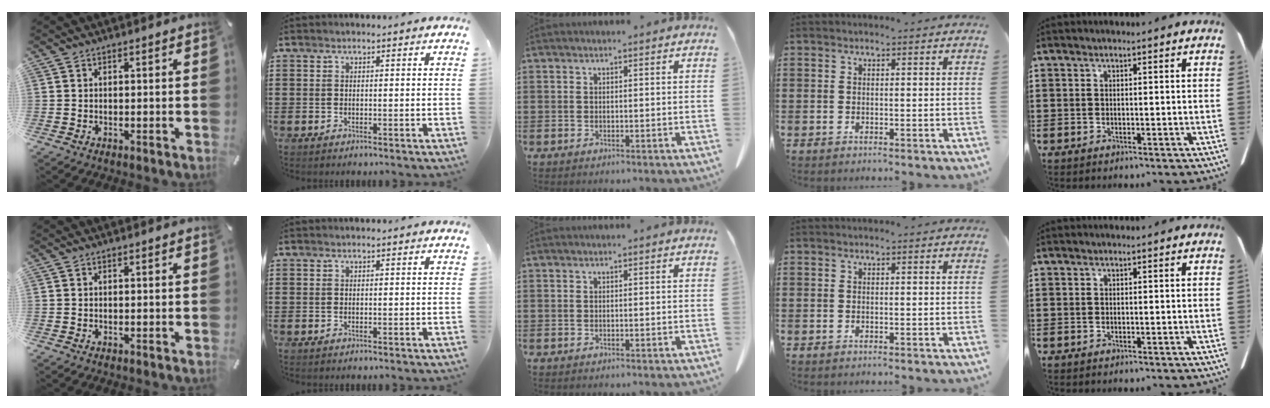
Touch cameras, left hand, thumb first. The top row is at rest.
{}